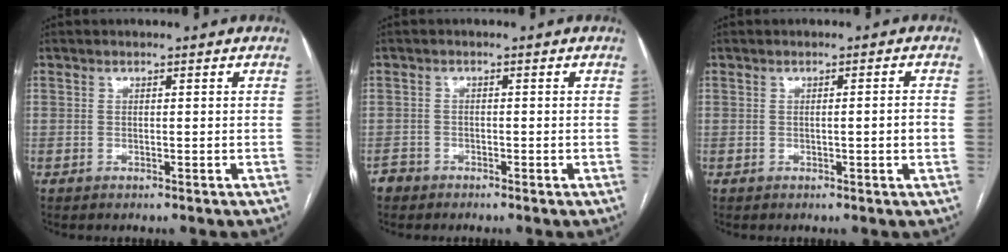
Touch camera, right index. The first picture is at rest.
{"total": 2.0, "force": [-1.4, 1.4, -0.4], "torque": [0.005, 0.007, -0.032]}
{"total": 2.6, "force": [-0.3, 0.0, 2.5], "torque": [-0.037, 0.002, -0.003]}